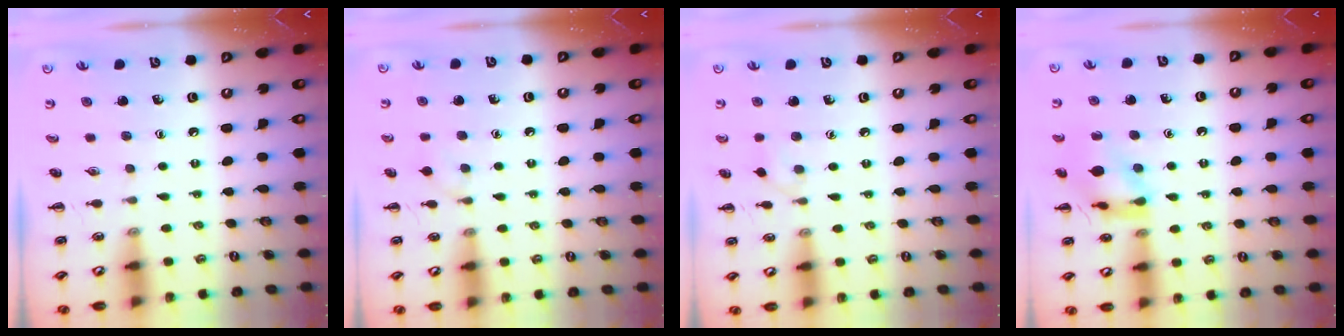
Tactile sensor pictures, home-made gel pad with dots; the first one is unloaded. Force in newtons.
{"total": 6.1, "press": 5.8, "slide": 1.7}
{"total": 4.7, "press": 4.3, "slide": 1.7}
{"total": 12.8, "press": 12.7, "slide": 1.2}